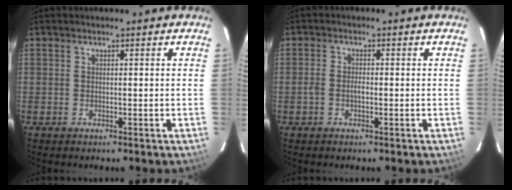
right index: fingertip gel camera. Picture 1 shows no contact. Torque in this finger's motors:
{"motor_torque": [0.38, -0.16, 0.28, 0.06]}